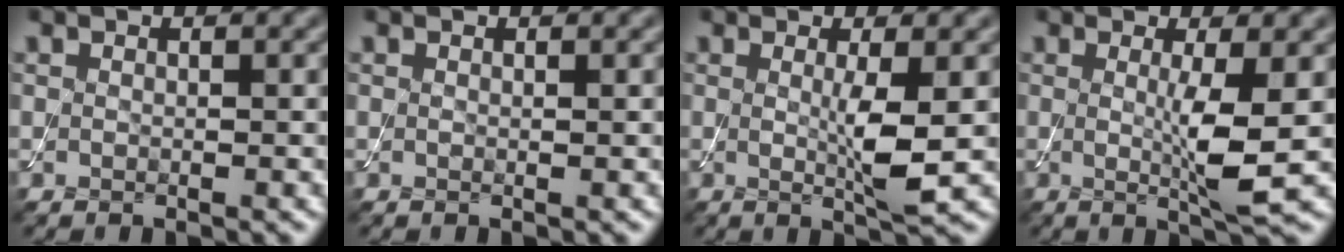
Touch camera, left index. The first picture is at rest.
{"total": 0.0}
{"total": 3.3, "force": [0.1, 0.3, 3.2], "torque": [-0.060, -0.011, 0.004]}
{"total": 4.1, "force": [0.0, 0.4, 4.0], "torque": [-0.071, -0.012, 0.002]}